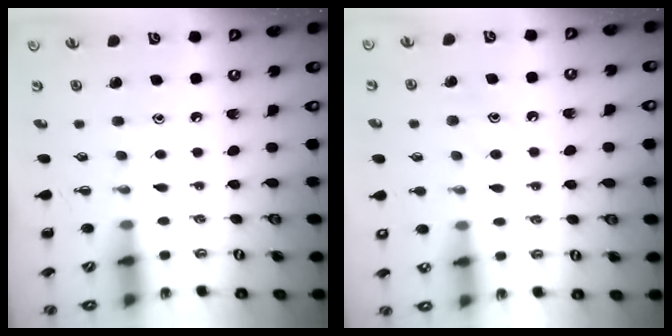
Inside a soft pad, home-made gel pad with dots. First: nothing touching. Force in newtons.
{"total": 9.4, "press": 9.3, "slide": 1.4}